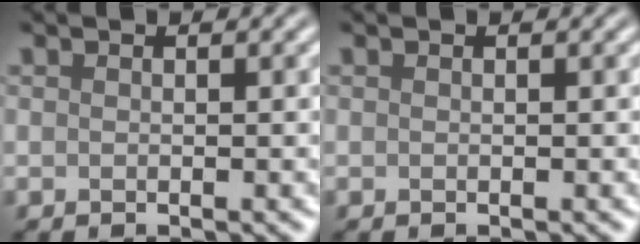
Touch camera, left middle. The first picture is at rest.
{"total": 0.0}